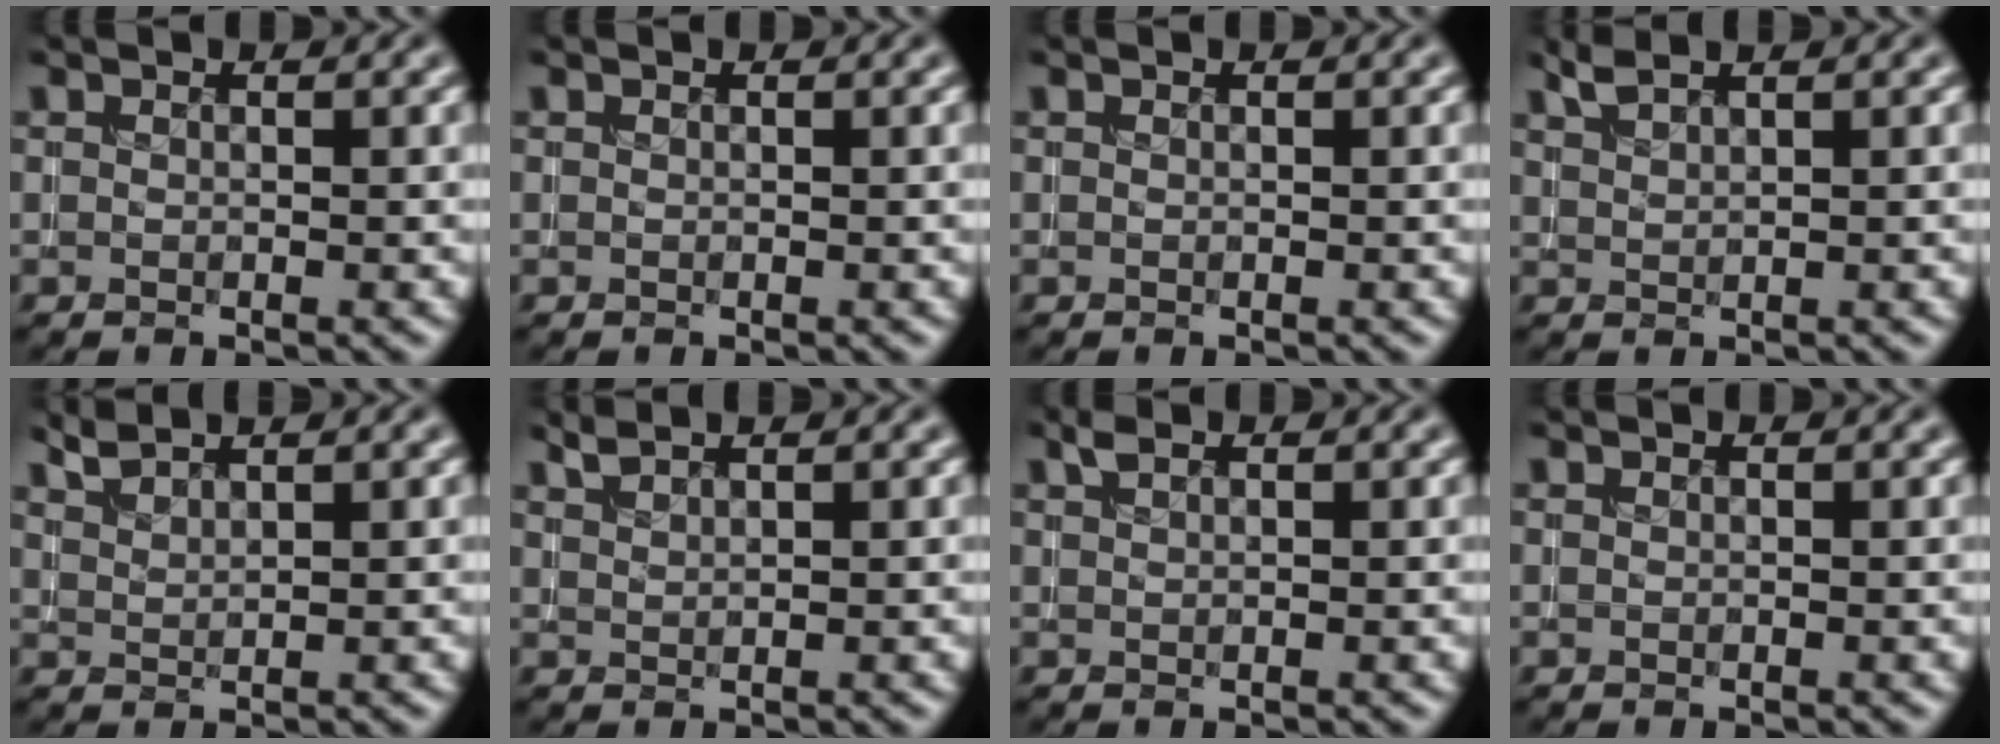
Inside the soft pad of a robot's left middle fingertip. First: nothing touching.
{"total": 0.0}
{"total": 0.0}
{"total": 1.8, "force": [1.5, 0.3, 0.9], "torque": [-0.017, 0.007, 0.032]}
{"total": 2.0, "force": [1.8, 0.2, 0.7], "torque": [-0.009, 0.006, 0.037]}
{"total": 1.5, "force": [1.3, 0.2, 0.5], "torque": [-0.008, 0.004, 0.025]}
{"total": 1.1, "force": [0.8, 0.3, 0.6], "torque": [-0.015, 0.005, 0.016]}
{"total": 0.0}